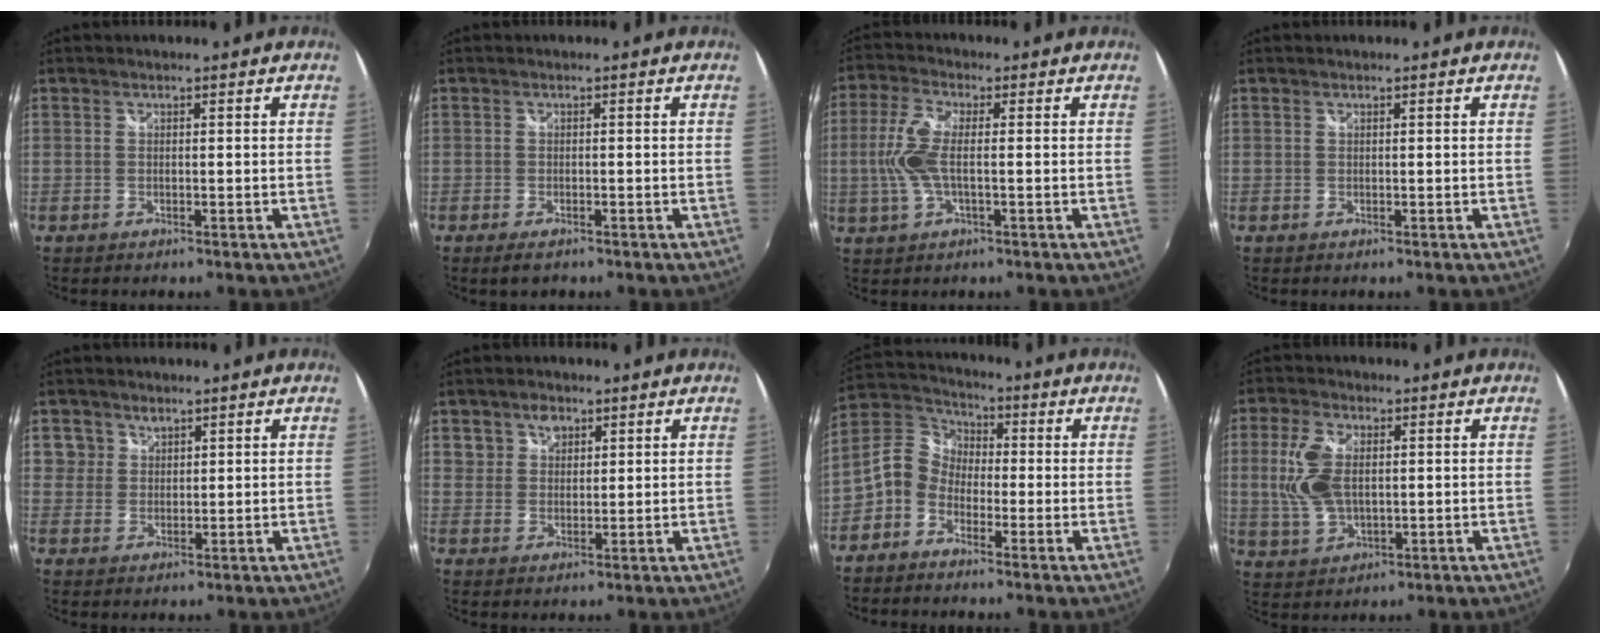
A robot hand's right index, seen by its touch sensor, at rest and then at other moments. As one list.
[{"total": 2.6, "force": [-1.8, 1.1, 1.5], "torque": [-0.032, -0.009, -0.032]}, {"total": 8.2, "force": [-0.5, 2.8, 7.7], "torque": [-0.170, 0.003, -0.009]}, {"total": 0.0}, {"total": 3.6, "force": [1.6, 3.2, 0.2], "torque": [0.013, 0.016, 0.030]}, {"total": 4.4, "force": [2.3, 3.6, 1.1], "torque": [-0.010, 0.011, 0.042]}, {"total": 7.2, "force": [-3.2, 5.7, 3.1], "torque": [-0.075, 0.026, -0.082]}, {"total": 9.9, "force": [1.2, 5.6, 8.1], "torque": [-0.173, 0.003, 0.029]}]